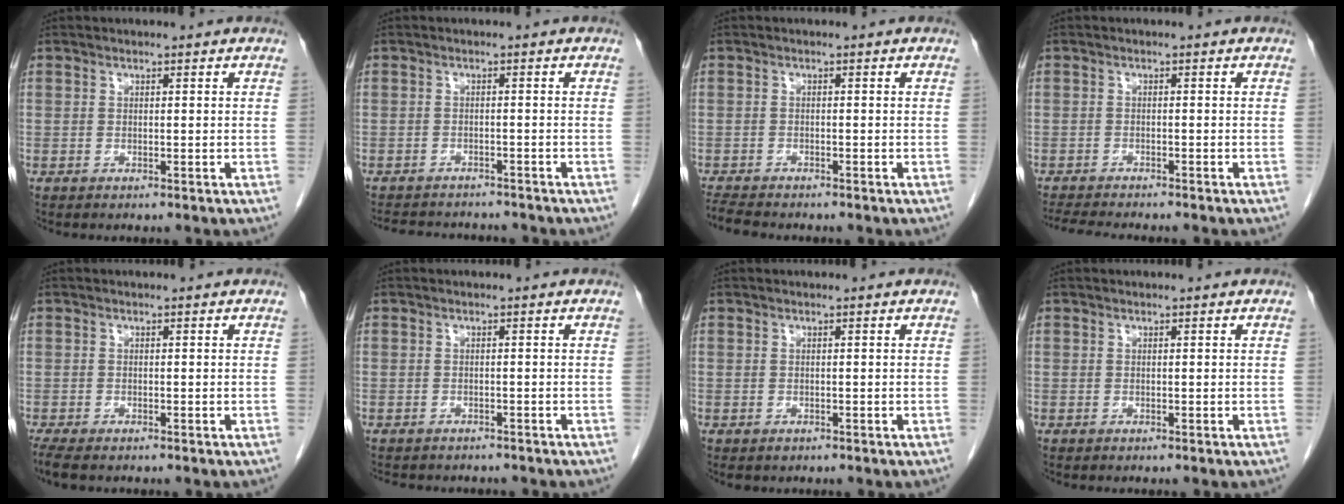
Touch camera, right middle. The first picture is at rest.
{"total": 8.9, "force": [-8.2, 2.4, 2.3], "torque": [-0.039, 0.006, -0.107]}
{"total": 4.3, "force": [-3.8, 1.2, 1.6], "torque": [-0.030, -0.010, -0.060]}
{"total": 6.8, "force": [-6.2, 0.6, 2.8], "torque": [-0.041, -0.013, -0.097]}
{"total": 3.7, "force": [-2.9, 1.0, 2.0], "torque": [-0.043, -0.013, -0.047]}
{"total": 6.2, "force": [-5.4, 2.5, 1.8], "torque": [-0.025, 0.002, -0.068]}
{"total": 0.5, "force": [-0.3, 0.4, 0.1], "torque": [-0.008, 0.002, -0.002]}
{"total": 0.0}